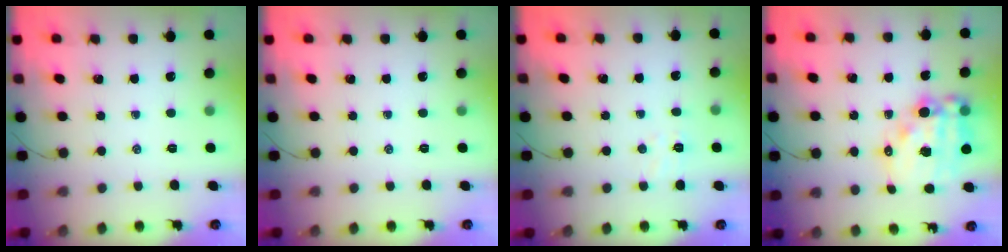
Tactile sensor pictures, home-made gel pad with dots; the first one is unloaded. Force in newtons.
{"total": 0.0}
{"total": 3.5, "press": 3.3, "slide": 1.0}
{"total": 15.7, "press": 15.3, "slide": 3.6}